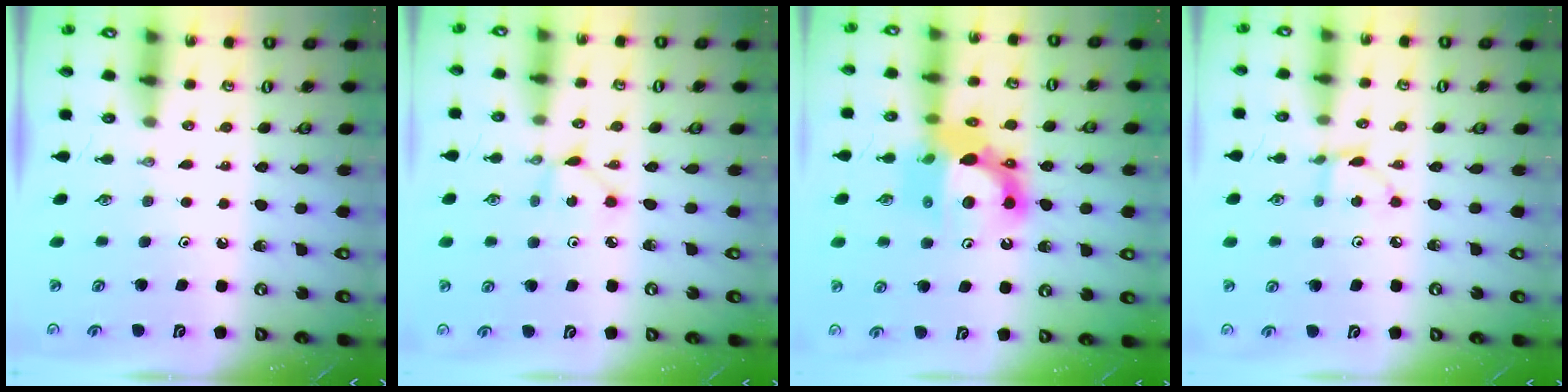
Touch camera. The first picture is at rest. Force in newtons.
{"total": 1.9, "press": 1.9, "slide": 0.2}
{"total": 15.0, "press": 14.9, "slide": 1.2}
{"total": 2.9, "press": 2.9, "slide": 0.2}